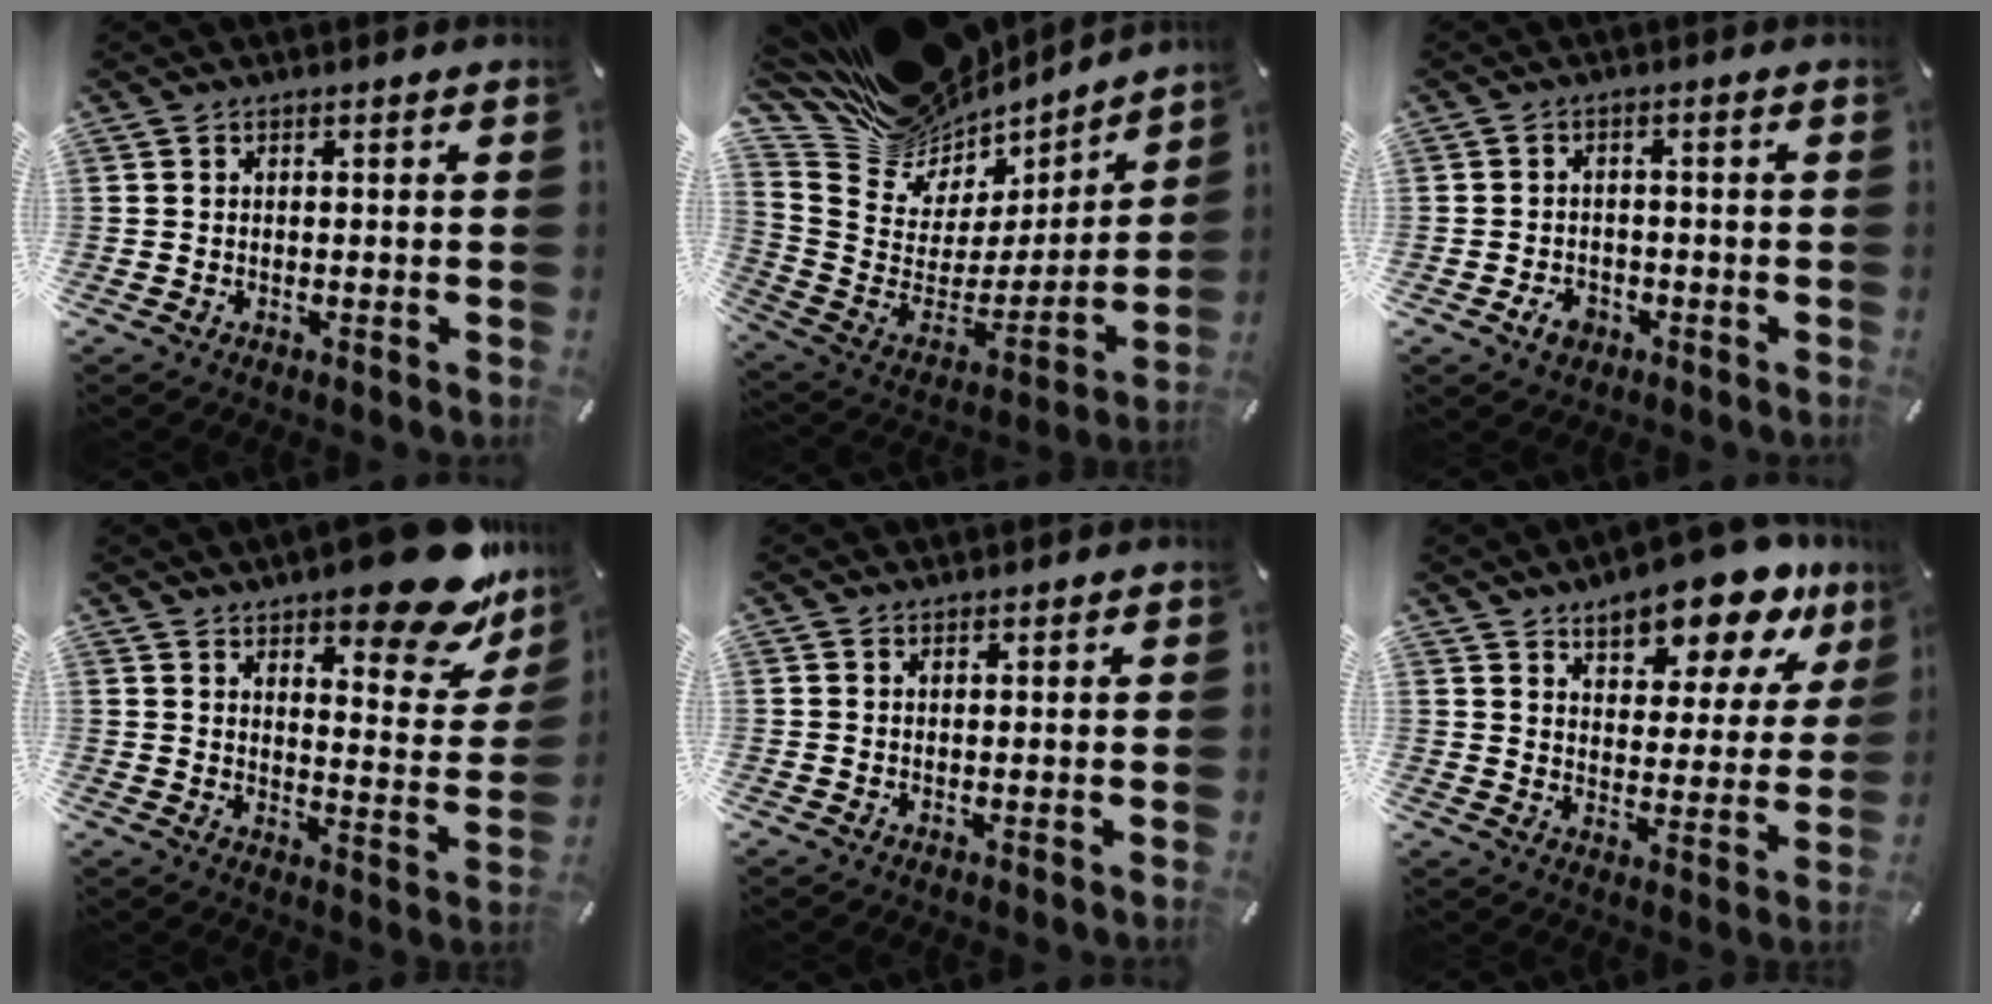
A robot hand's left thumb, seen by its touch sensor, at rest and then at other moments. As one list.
[{"total": 17.3, "force": [14.1, 9.7, 2.4], "torque": [-0.058, -0.122, 0.261]}, {"total": 4.1, "force": [-2.0, 3.0, 1.9], "torque": [-0.044, 0.004, -0.040]}, {"total": 18.9, "force": [14.3, 6.8, 10.4], "torque": [-0.123, -0.119, 0.238]}, {"total": 0.9, "force": [0.8, 0.4, 0.0], "torque": [0.001, -0.002, 0.017]}, {"total": 15.1, "force": [11.7, 5.7, 7.5], "torque": [-0.110, -0.081, 0.198]}]